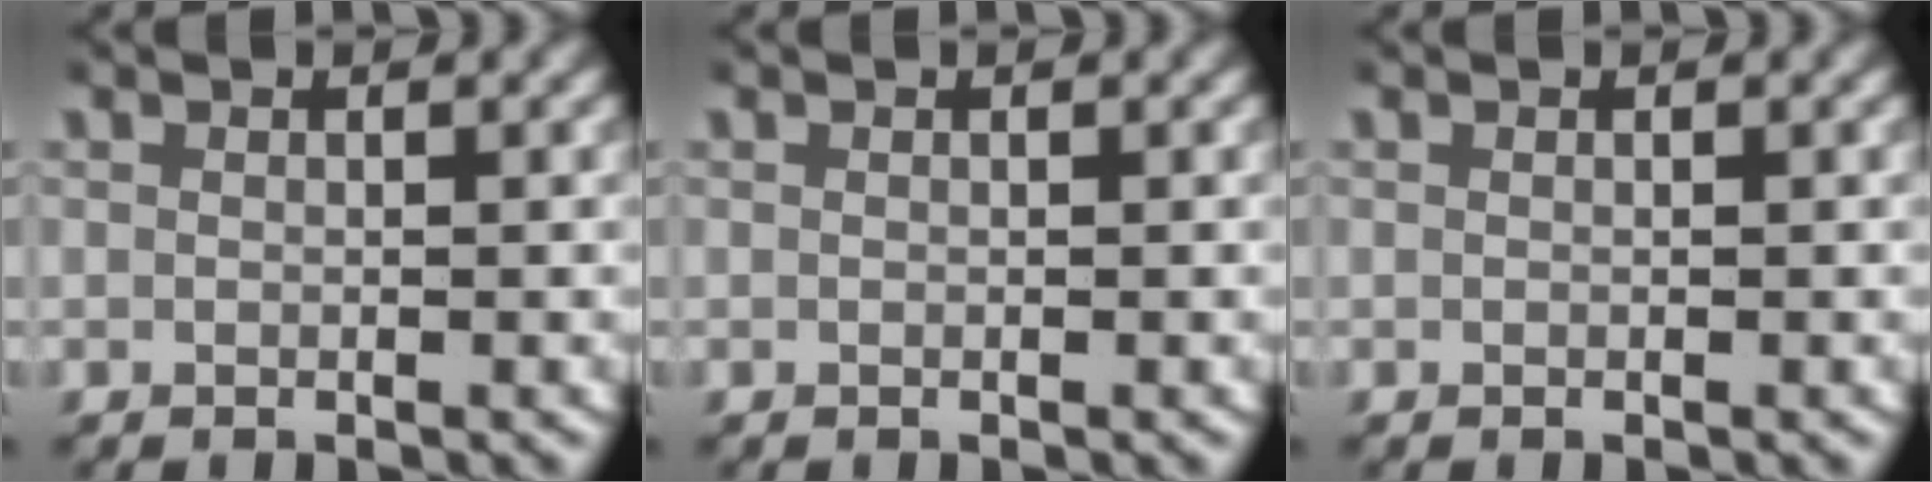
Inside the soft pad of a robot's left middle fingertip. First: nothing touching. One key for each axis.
{"total": 0.0}
{"total": 0.0}